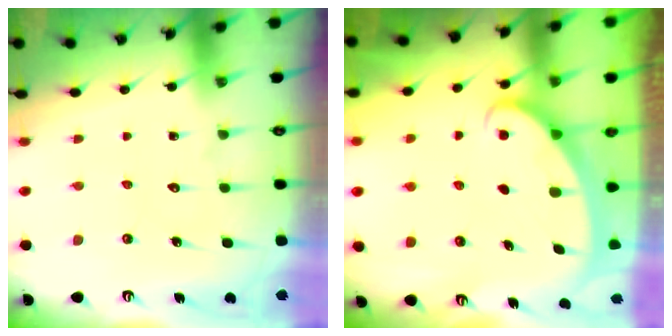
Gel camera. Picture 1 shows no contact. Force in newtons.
{"total": 2.2, "press": 2.2, "slide": 0.3}